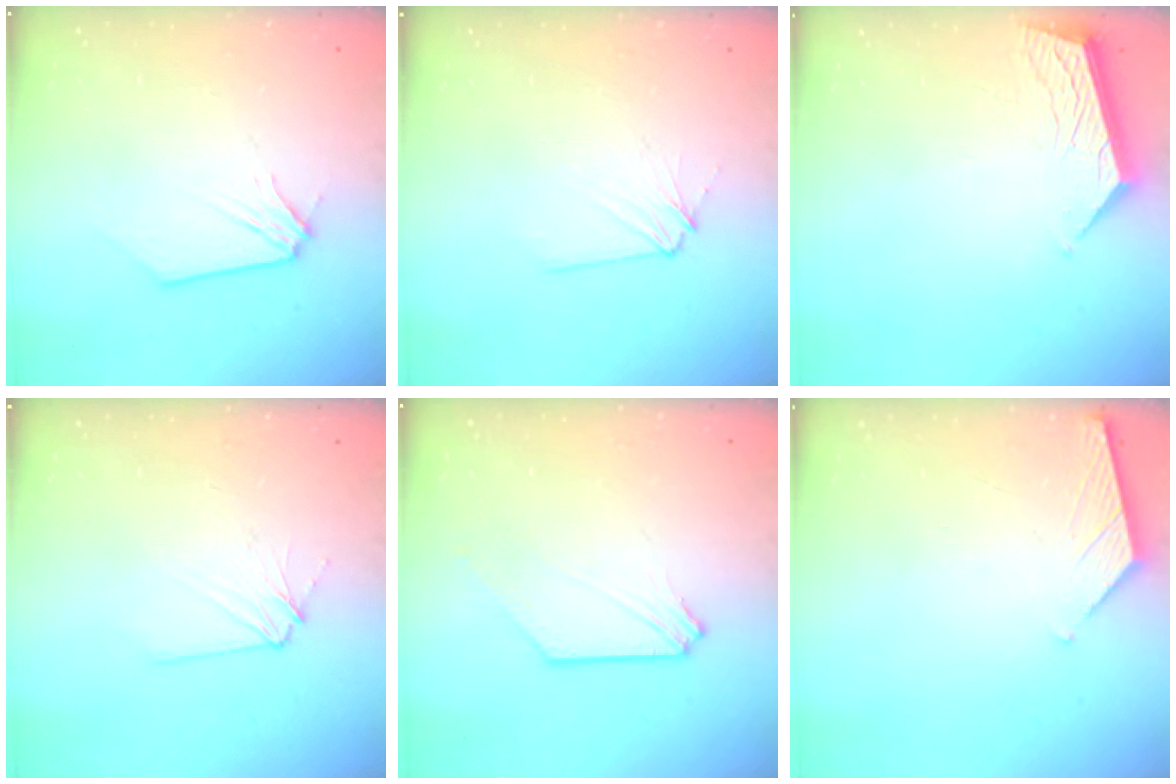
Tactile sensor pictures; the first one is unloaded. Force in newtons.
{"total": 3.5, "press": 3.5, "slide": 0.5}
{"total": 5.2, "press": 5.2, "slide": 0.1}
{"total": 3.4, "press": 3.4, "slide": 0.5}
{"total": 0.9, "press": 0.9, "slide": 0.0}
{"total": 1.2, "press": 1.1, "slide": 0.2}